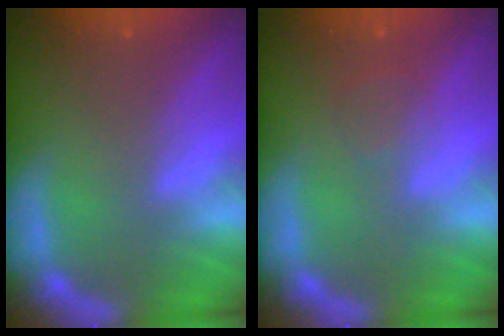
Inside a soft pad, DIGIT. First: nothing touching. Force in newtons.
{"total": 1.5}